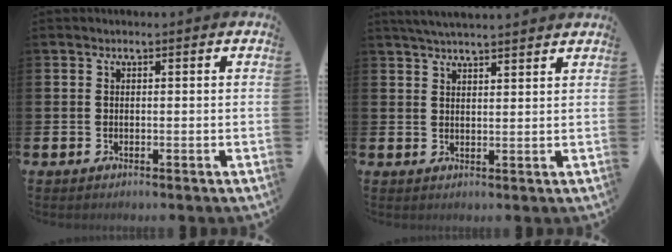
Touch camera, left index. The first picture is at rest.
{"total": 3.8, "force": [3.8, 0.0, 0.7], "torque": [-0.021, -0.011, 0.069]}